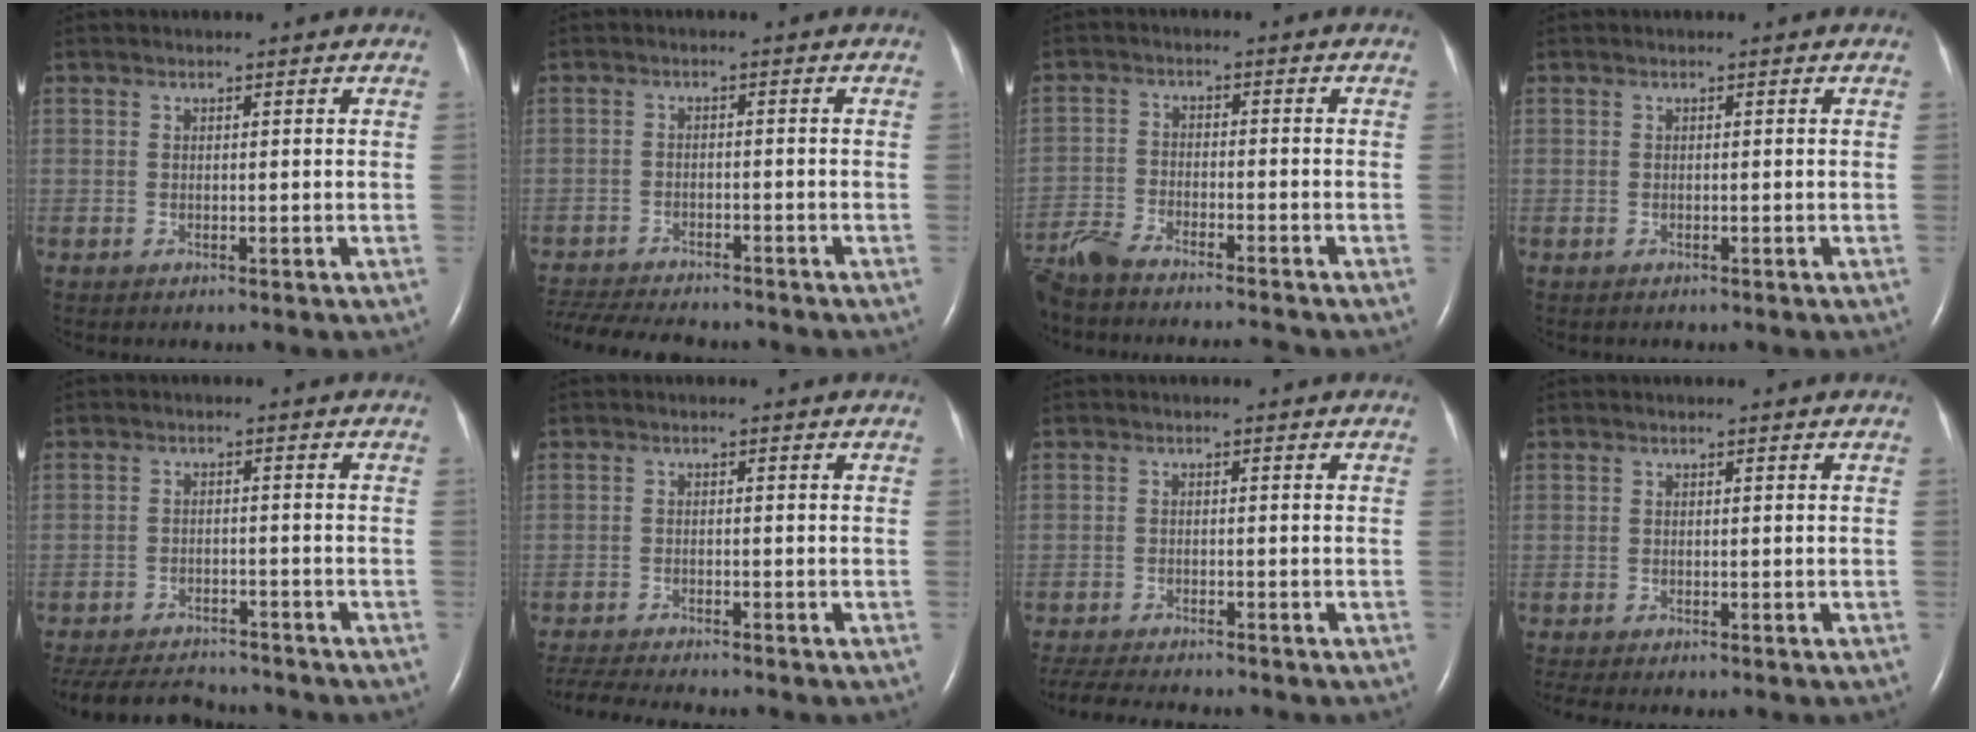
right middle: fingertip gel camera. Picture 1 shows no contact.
{"total": 12.5, "force": [-11.3, 2.6, 4.8], "torque": [-0.097, -0.010, -0.165]}
{"total": 10.9, "force": [-10.0, 1.0, 4.2], "torque": [-0.081, -0.007, -0.166]}
{"total": 0.0}
{"total": 12.4, "force": [-11.4, 3.2, 3.9], "torque": [-0.086, -0.005, -0.164]}
{"total": 6.5, "force": [-6.1, -0.1, 2.3], "torque": [-0.042, -0.018, -0.101]}
{"total": 8.6, "force": [-7.8, 1.1, 3.5], "torque": [-0.058, -0.015, -0.121]}
{"total": 2.4, "force": [-2.0, 0.5, 1.2], "torque": [-0.018, -0.006, -0.026]}